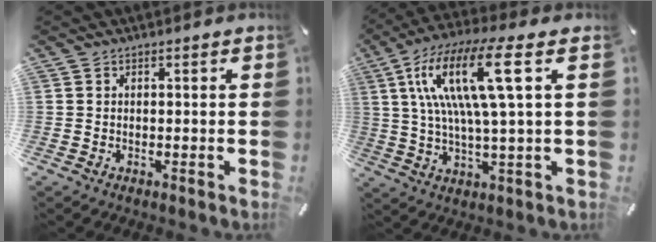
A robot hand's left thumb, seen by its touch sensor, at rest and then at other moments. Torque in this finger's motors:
{"motor_torque": [1.86, 3.15, 2.55, -0.21, 0.78]}